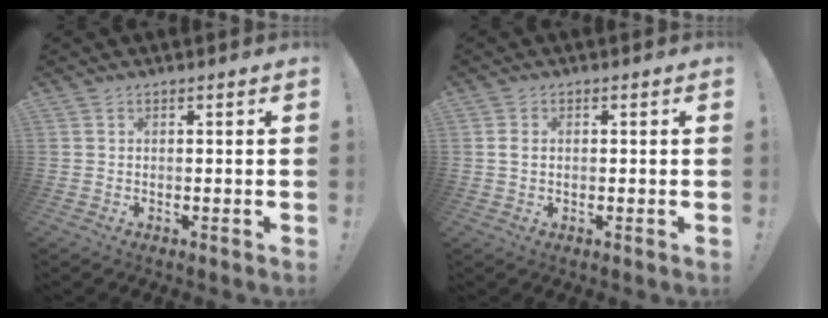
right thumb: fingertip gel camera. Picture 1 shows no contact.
{"total": 1.9, "force": [0.1, 1.2, 1.4], "torque": [-0.035, 0.009, 0.003]}